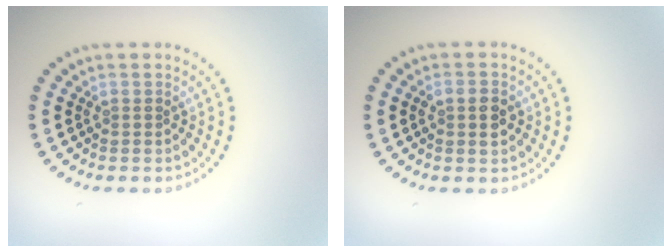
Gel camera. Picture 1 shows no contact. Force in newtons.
{"total": 2.0, "press": 2.0, "slide": 0.3}